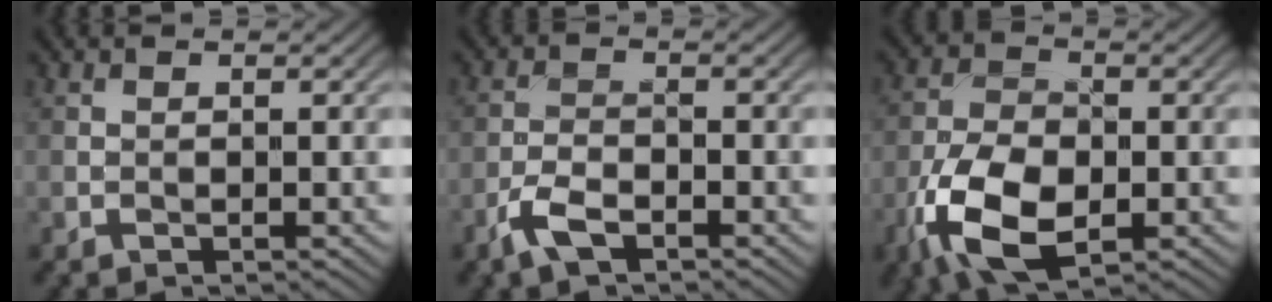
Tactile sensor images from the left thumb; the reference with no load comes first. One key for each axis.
{"total": 3.9, "fx": -2.6, "fy": 1.5, "fz": 2.5, "tx": -0.059, "ty": -0.003, "tz": -0.060}
{"total": 10.5, "fx": -4.3, "fy": 5.6, "fz": 7.8, "tx": -0.176, "ty": -0.013, "tz": -0.088}